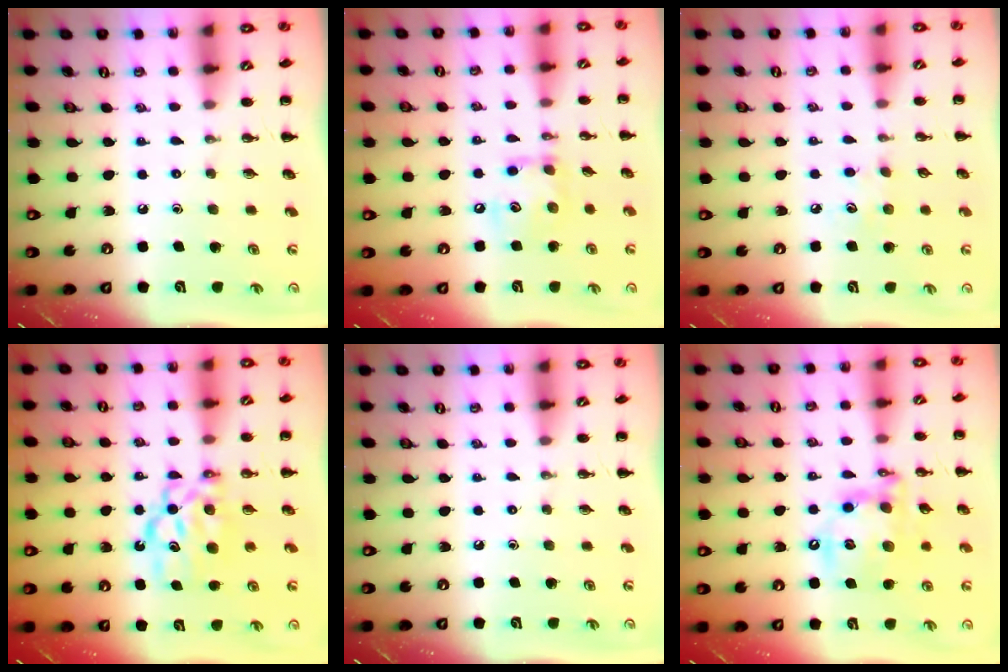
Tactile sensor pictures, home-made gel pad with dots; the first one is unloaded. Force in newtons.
{"total": 10.1, "press": 10.1, "slide": 0.6}
{"total": 4.6, "press": 4.5, "slide": 1.2}
{"total": 7.6, "press": 7.5, "slide": 1.1}
{"total": 0.0}
{"total": 14.2, "press": 13.8, "slide": 3.4}